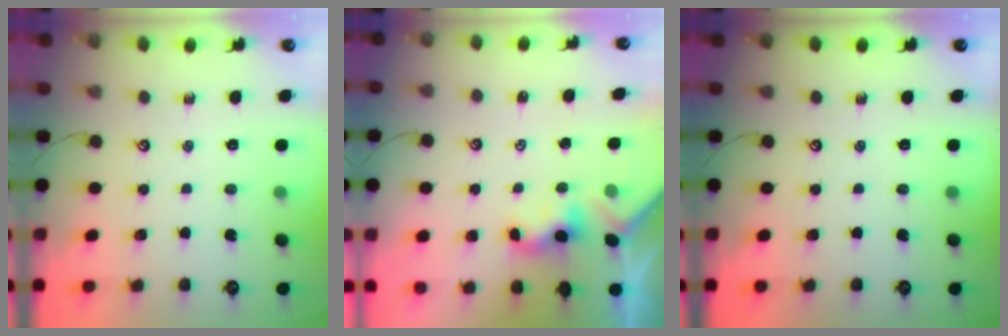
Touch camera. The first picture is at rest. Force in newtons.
{"total": 0.5, "press": 0.4, "slide": 0.4}
{"total": 0.0}